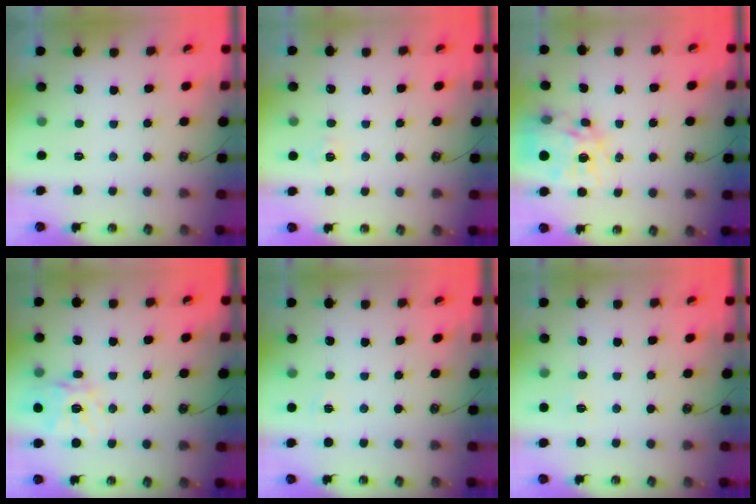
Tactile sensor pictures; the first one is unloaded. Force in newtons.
{"total": 5.7, "press": 5.7, "slide": 0.5}
{"total": 14.4, "press": 14.4, "slide": 0.9}
{"total": 15.5, "press": 15.4, "slide": 1.8}
{"total": 3.0, "press": 2.9, "slide": 0.4}
{"total": 4.3, "press": 4.3, "slide": 0.4}